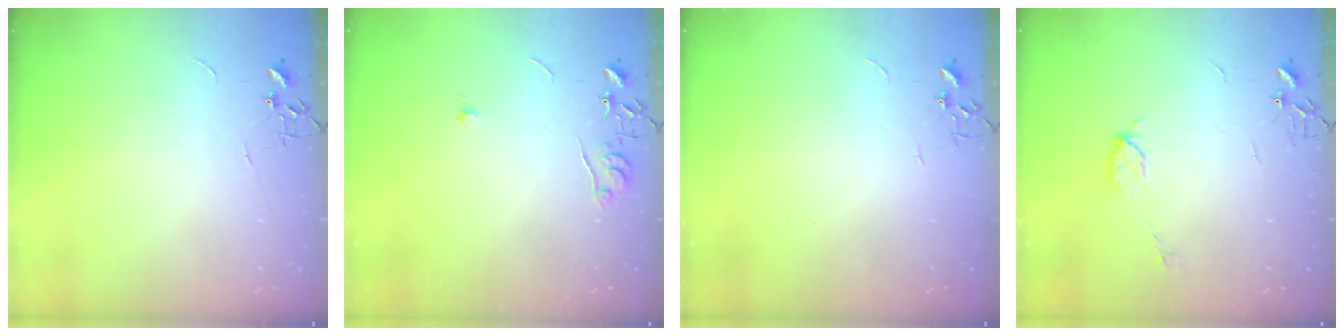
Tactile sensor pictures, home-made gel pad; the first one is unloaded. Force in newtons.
{"total": 5.2, "press": 5.2, "slide": 0.6}
{"total": 0.0}
{"total": 6.3, "press": 6.2, "slide": 0.9}